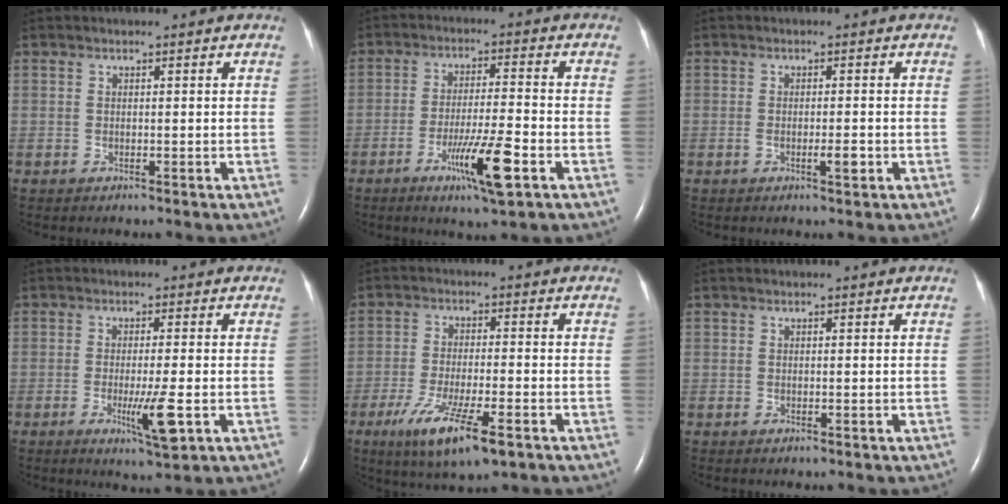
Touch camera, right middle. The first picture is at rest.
{"total": 9.0, "force": [-4.2, 0.3, 7.9], "torque": [-0.143, -0.016, -0.070]}
{"total": 2.0, "force": [-0.7, 0.3, 1.8], "torque": [-0.032, -0.002, -0.012]}
{"total": 5.6, "force": [-1.8, 0.2, 5.3], "torque": [-0.093, -0.013, -0.026]}
{"total": 10.6, "force": [-5.6, 1.8, 8.8], "torque": [-0.164, -0.027, -0.090]}
{"total": 0.0}